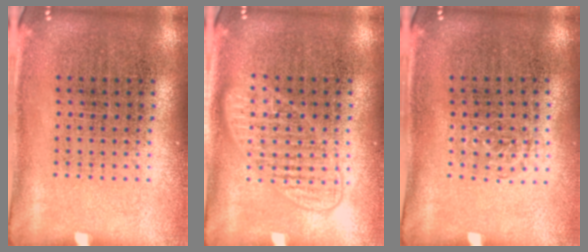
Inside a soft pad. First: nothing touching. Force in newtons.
{"total": 1.4, "press": 1.4, "slide": 0.3}
{"total": 0.6, "press": 0.5, "slide": 0.3}